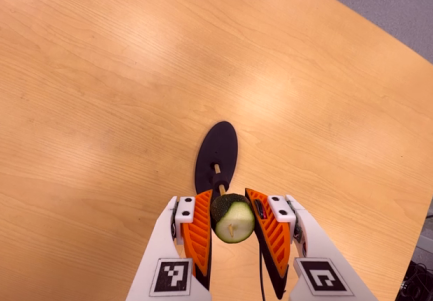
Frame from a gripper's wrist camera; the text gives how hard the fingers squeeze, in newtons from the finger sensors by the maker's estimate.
{"total": 8.3, "left": 8.7, "right": 8.0}